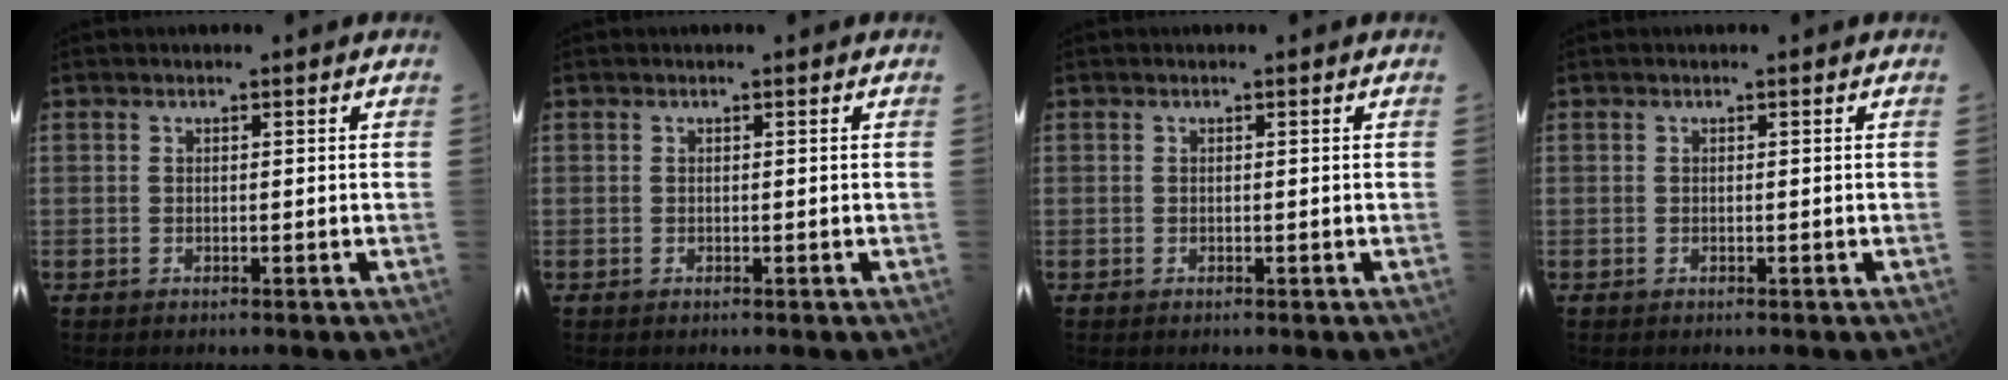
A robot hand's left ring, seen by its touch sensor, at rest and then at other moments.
{"total": 0.0}
{"total": 0.0}
{"total": 0.0}